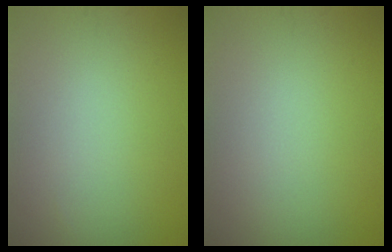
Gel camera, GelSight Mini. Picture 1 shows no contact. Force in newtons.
{"total": 0.0}